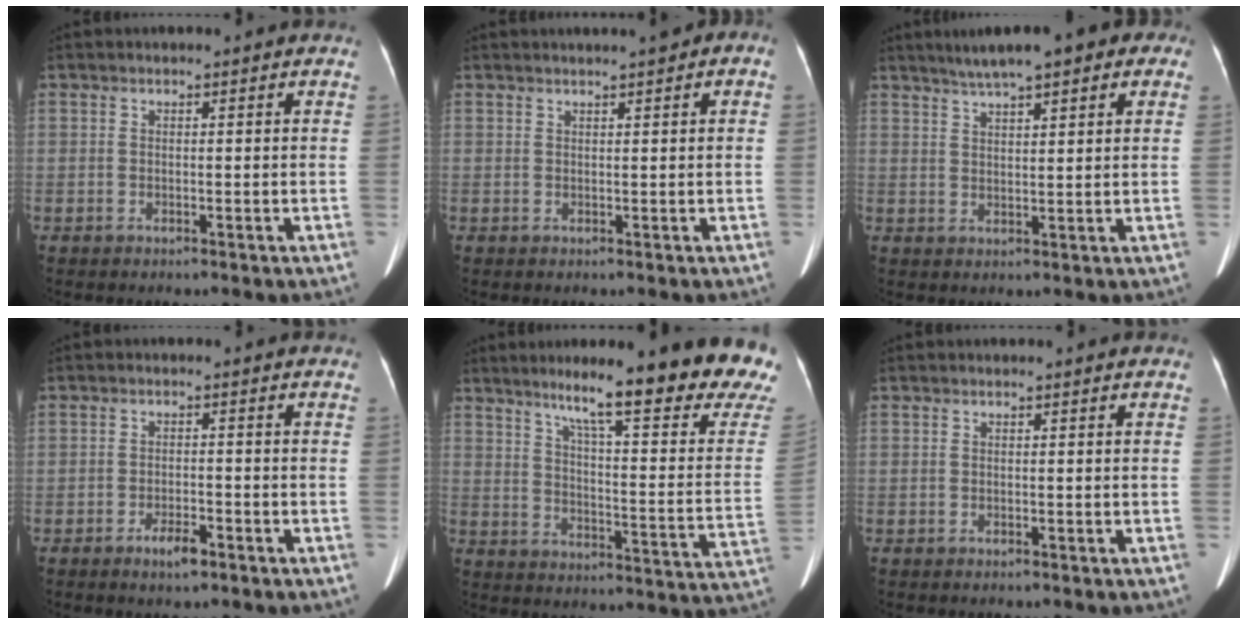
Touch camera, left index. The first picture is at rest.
{"total": 3.4, "force": [1.7, 0.8, 2.8], "torque": [-0.040, 0.024, 0.022]}
{"total": 9.8, "force": [6.4, 2.3, 7.0], "torque": [-0.101, 0.036, 0.088]}
{"total": 2.8, "force": [-1.9, 0.8, 1.9], "torque": [-0.035, 0.000, -0.033]}
{"total": 23.4, "force": [18.3, 0.9, 14.6], "torque": [-0.198, -0.060, 0.234]}
{"total": 0.0}